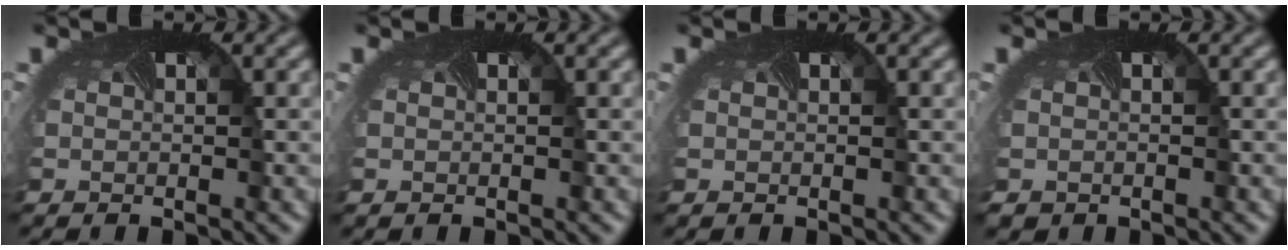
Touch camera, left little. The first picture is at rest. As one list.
[{"total": 0.0}, {"total": 0.0}, {"total": 0.9, "force": [-0.4, 0.8, 0.2], "torque": [-0.003, -0.004, -0.004]}]